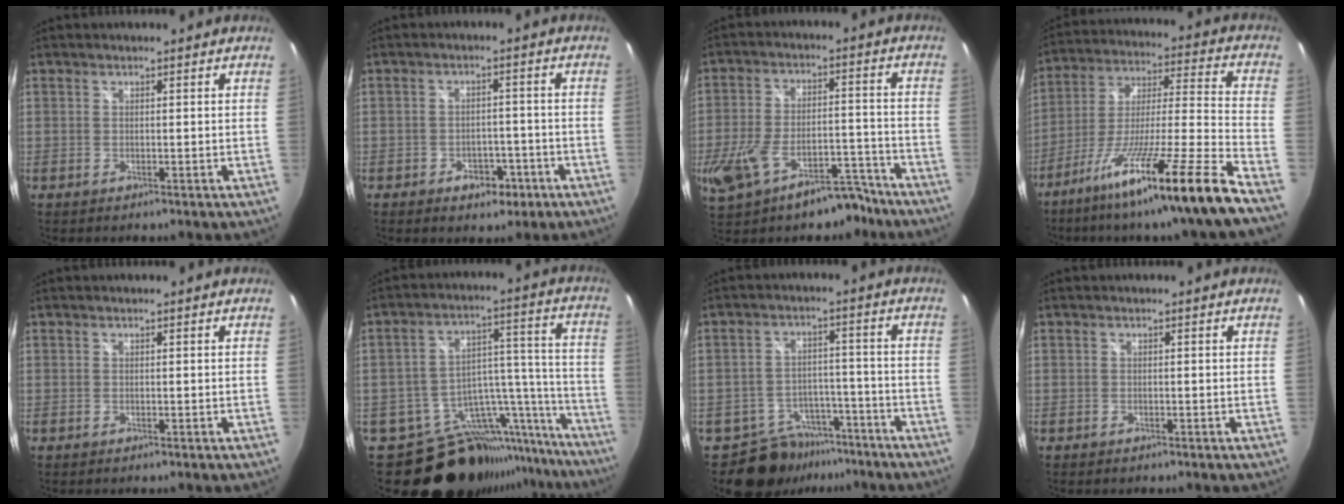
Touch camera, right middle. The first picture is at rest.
{"total": 5.4, "force": [-3.1, 3.6, 2.5], "torque": [-0.052, 0.006, -0.032]}
{"total": 14.2, "force": [-9.3, 6.7, 8.3], "torque": [-0.173, 0.000, -0.137]}
{"total": 22.7, "force": [-16.4, -2.9, 15.4], "torque": [-0.248, -0.059, -0.271]}
{"total": 0.0}
{"total": 24.0, "force": [-19.9, 10.8, 8.1], "torque": [-0.118, 0.059, -0.273]}
{"total": 9.4, "force": [-7.3, 5.9, 1.2], "torque": [-0.031, 0.023, -0.093]}
{"total": 0.6, "force": [-0.5, 0.3, 0.1], "torque": [-0.005, -0.003, -0.010]}